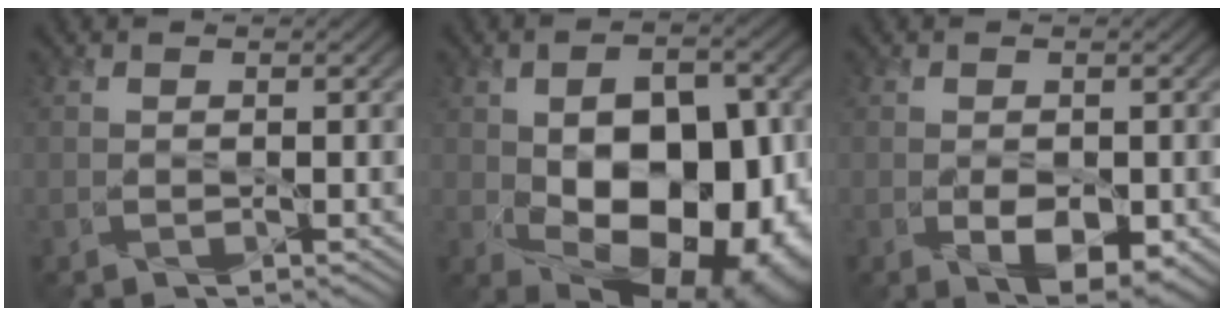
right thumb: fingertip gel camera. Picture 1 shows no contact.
{"total": 17.1, "force": [-2.6, 10.8, 13.0], "torque": [-0.149, -0.023, -0.014]}
{"total": 4.0, "force": [-1.3, 2.2, 3.1], "torque": [-0.061, -0.024, -0.007]}